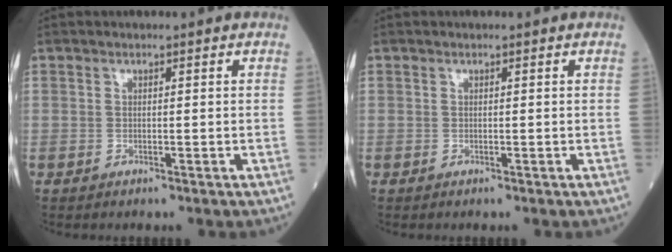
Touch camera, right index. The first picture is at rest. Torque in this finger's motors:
{"motor_torque": [0.00, 0.00, 0.00, 0.00]}